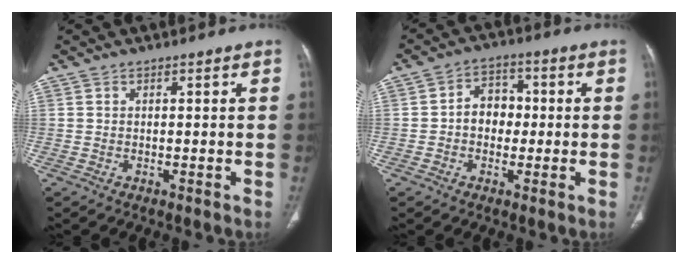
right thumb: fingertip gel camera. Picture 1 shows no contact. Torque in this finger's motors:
{"motor_torque": [0.81, 0.69, 0.46, -0.73, 0.24]}